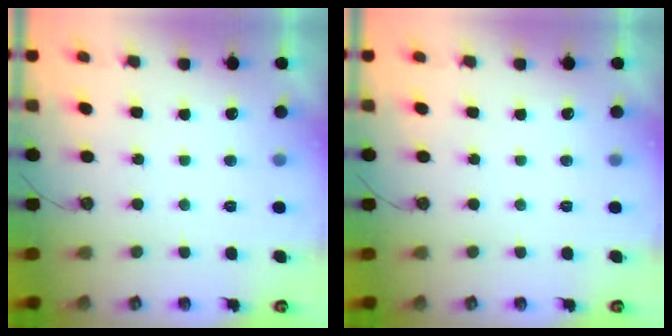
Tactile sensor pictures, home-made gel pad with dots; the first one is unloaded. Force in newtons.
{"total": 0.0}